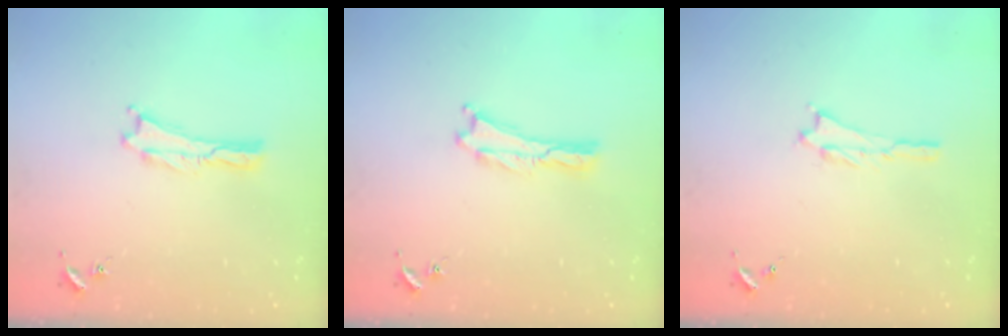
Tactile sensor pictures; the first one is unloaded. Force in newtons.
{"total": 0.0}
{"total": 0.7, "press": 0.7, "slide": 0.1}